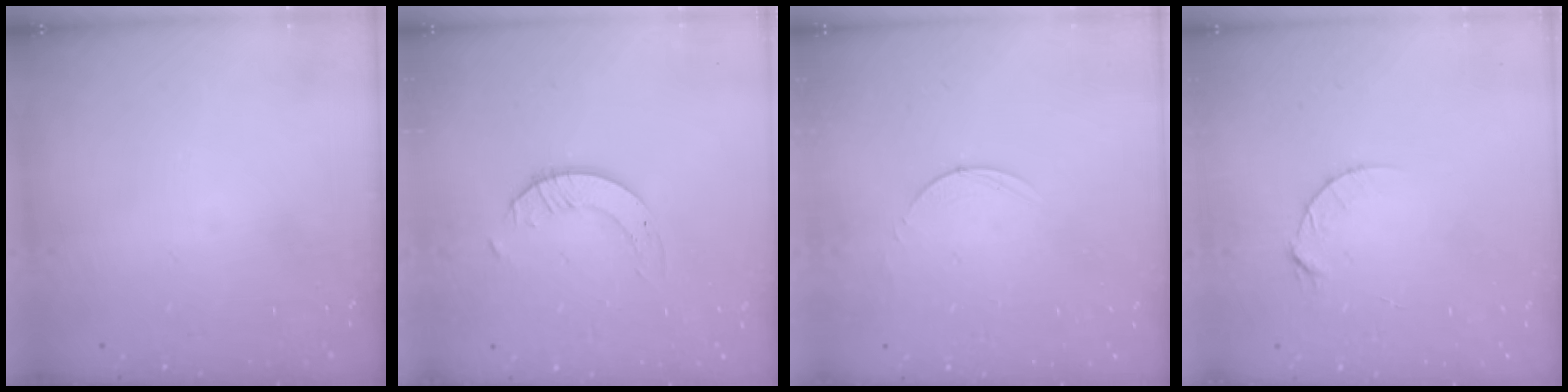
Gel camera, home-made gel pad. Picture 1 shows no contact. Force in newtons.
{"total": 2.1, "press": 2.1, "slide": 0.2}
{"total": 3.0, "press": 3.0, "slide": 0.3}
{"total": 4.4, "press": 4.4, "slide": 0.4}